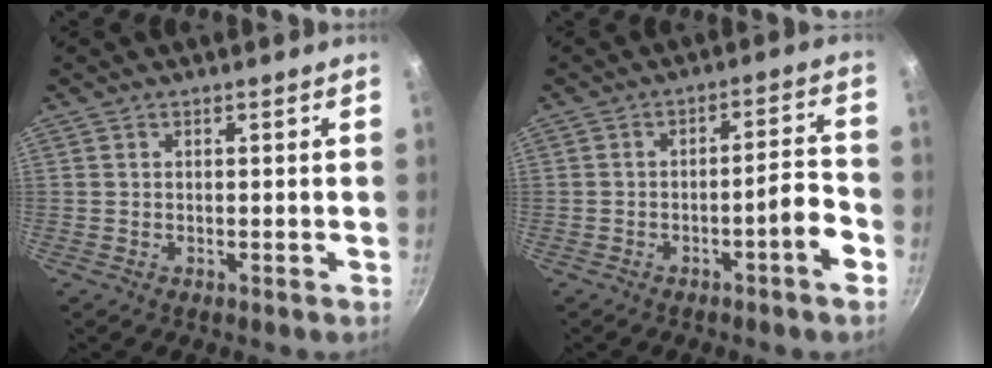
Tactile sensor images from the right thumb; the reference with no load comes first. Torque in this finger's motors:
{"motor_torque": [1.63, 0.95, 1.17, -1.00, 0.16]}